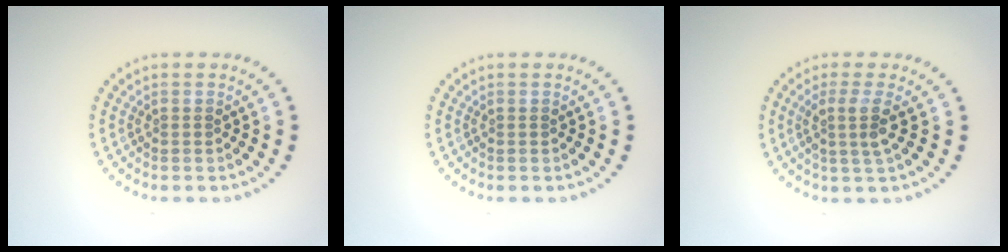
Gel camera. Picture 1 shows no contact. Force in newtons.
{"total": 0.0}
{"total": 2.5, "press": 2.0, "slide": 1.6}